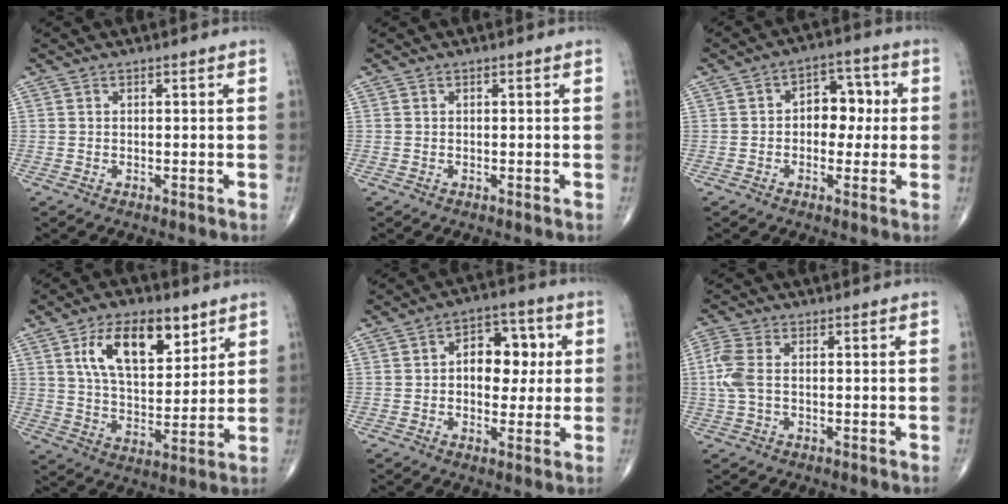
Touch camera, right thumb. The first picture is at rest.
{"total": 0.0}
{"total": 7.5, "force": [0.3, 5.2, 5.4], "torque": [-0.035, 0.022, -0.003]}
{"total": 14.6, "force": [7.0, 7.3, 10.5], "torque": [-0.148, -0.030, 0.128]}
{"total": 10.0, "force": [1.1, 6.7, 7.3], "torque": [-0.063, 0.018, 0.012]}
{"total": 5.5, "force": [0.1, 3.1, 4.5], "torque": [-0.135, 0.010, -0.002]}